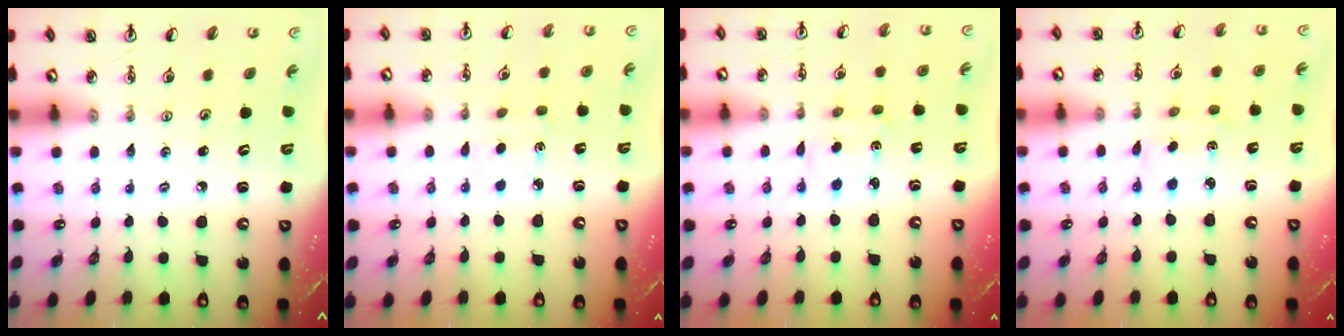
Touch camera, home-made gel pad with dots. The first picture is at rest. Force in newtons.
{"total": 2.4, "press": 2.3, "slide": 0.3}
{"total": 2.4, "press": 2.3, "slide": 0.4}
{"total": 2.5, "press": 2.4, "slide": 0.6}